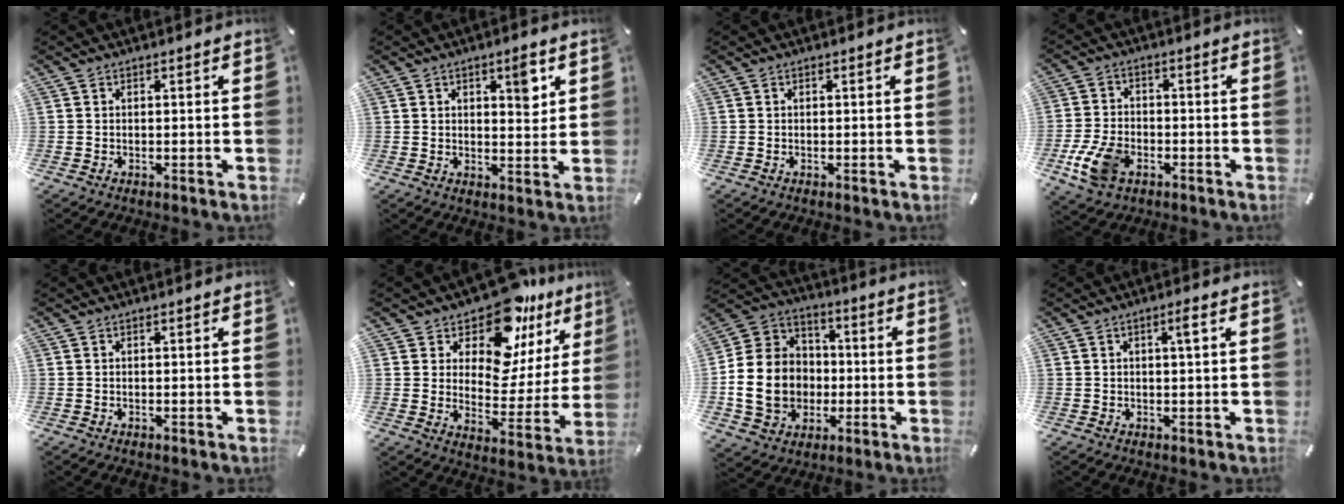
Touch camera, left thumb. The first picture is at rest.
{"total": 6.3, "force": [2.7, 2.7, 5.0], "torque": [-0.047, -0.017, 0.035]}
{"total": 0.0}
{"total": 9.3, "force": [-3.9, 6.2, 5.8], "torque": [-0.133, 0.010, -0.070]}
{"total": 0.0}
{"total": 14.3, "force": [11.1, 6.9, 5.8], "torque": [-0.100, -0.103, 0.192]}
{"total": 15.9, "force": [-3.8, 13.8, 7.1], "torque": [-0.151, 0.024, -0.064]}
{"total": 2.5, "force": [0.8, 0.4, 2.4], "torque": [-0.047, 0.005, 0.011]}